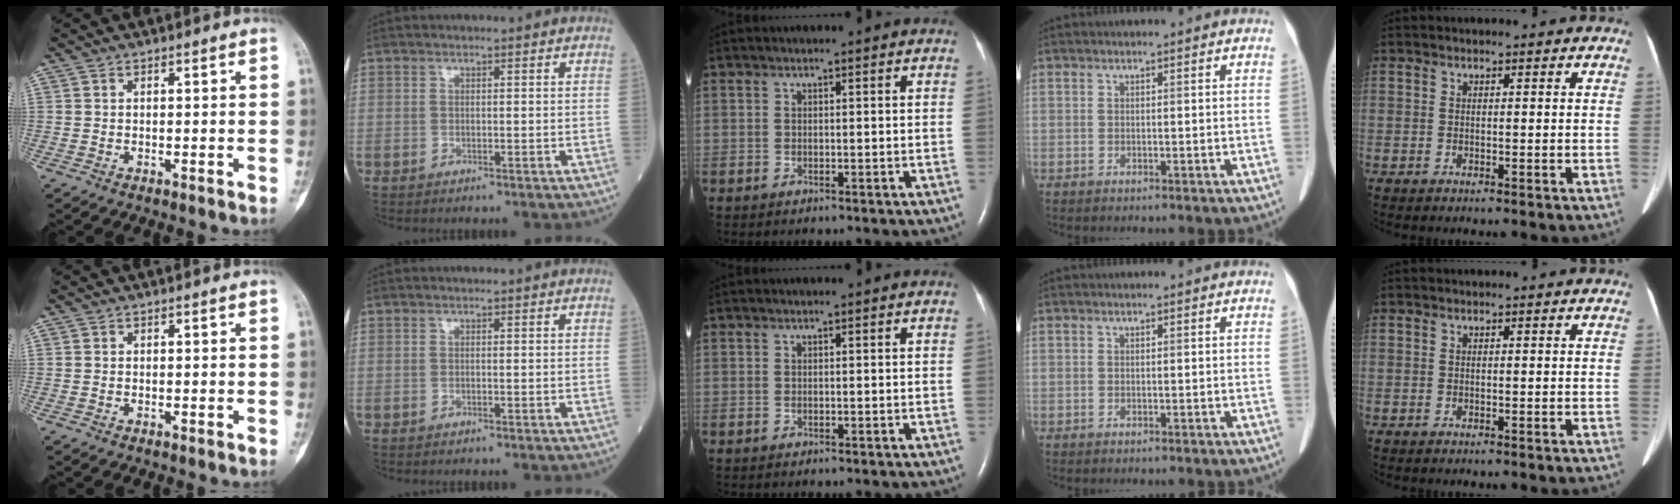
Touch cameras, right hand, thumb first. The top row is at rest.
{}